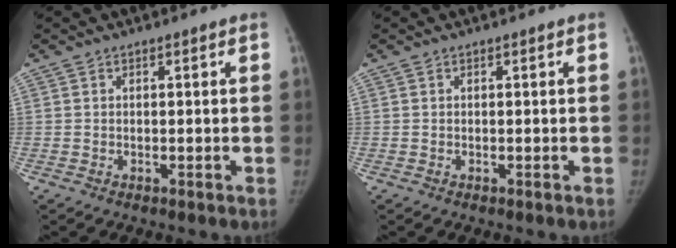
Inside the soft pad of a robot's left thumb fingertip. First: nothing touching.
{"total": 0.0}